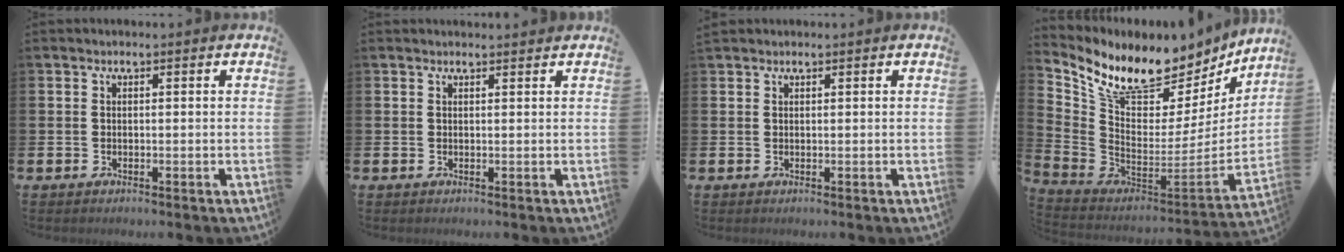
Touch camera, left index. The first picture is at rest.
{"total": 0.8, "force": [0.8, 0.0, 0.1], "torque": [0.005, -0.002, 0.013]}
{"total": 0.9, "force": [0.8, 0.3, 0.0], "torque": [0.007, 0.000, 0.014]}
{"total": 9.3, "force": [8.0, 4.0, 2.7], "torque": [-0.093, -0.072, 0.142]}